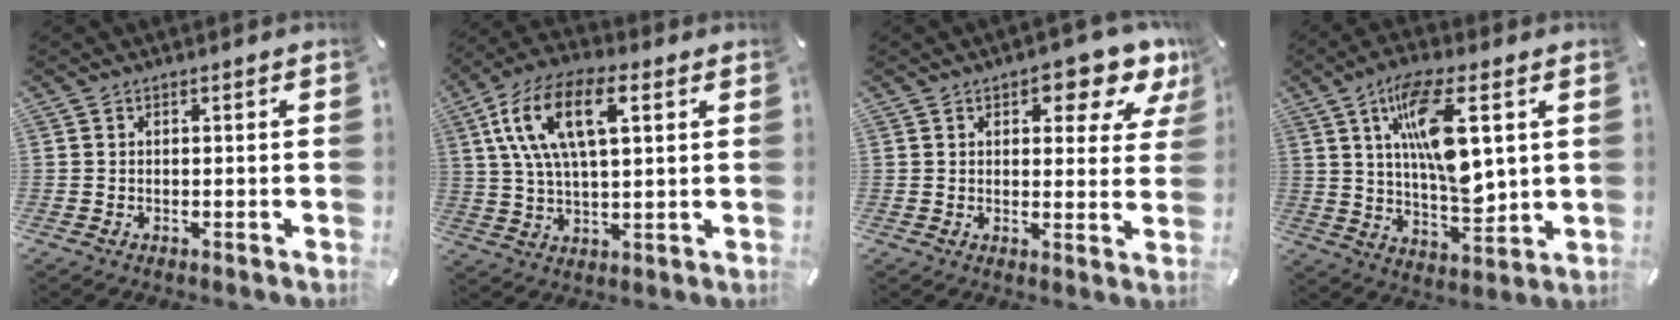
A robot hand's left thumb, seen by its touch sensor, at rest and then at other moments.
{"total": 14.6, "force": [5.5, 7.0, 11.6], "torque": [-0.257, 0.009, 0.095]}
{"total": 8.7, "force": [5.4, 4.1, 5.5], "torque": [-0.056, -0.033, 0.084]}
{"total": 16.0, "force": [5.2, 6.5, 13.7], "torque": [-0.249, -0.012, 0.085]}